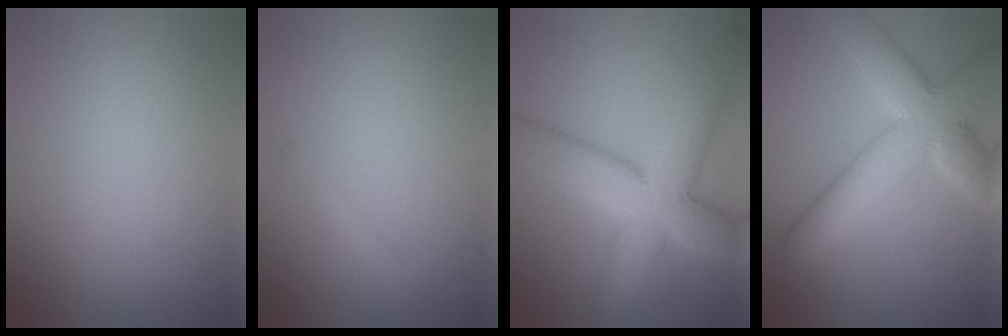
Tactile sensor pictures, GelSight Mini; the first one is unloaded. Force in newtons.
{"total": 1.4, "press": 1.4, "slide": 0.1}
{"total": 10.4, "press": 10.4, "slide": 0.6}
{"total": 8.8, "press": 8.8, "slide": 0.4}